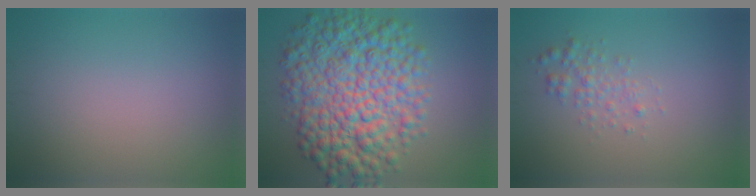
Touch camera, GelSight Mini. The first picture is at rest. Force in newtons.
{"total": 11.3, "press": 11.3, "slide": 0.1}
{"total": 1.8, "press": 1.8, "slide": 0.0}